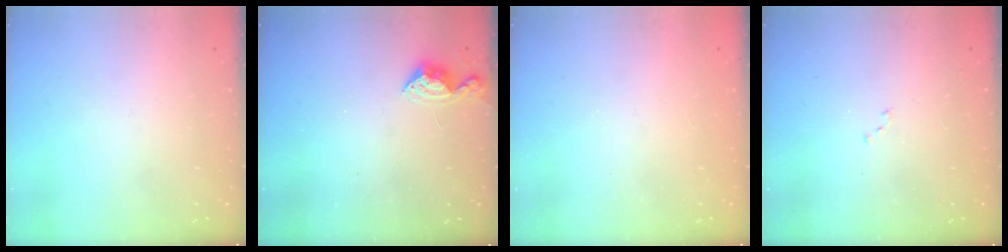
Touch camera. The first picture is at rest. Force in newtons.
{"total": 5.8, "press": 5.7, "slide": 0.8}
{"total": 1.4, "press": 1.2, "slide": 0.7}
{"total": 6.6, "press": 6.5, "slide": 0.8}